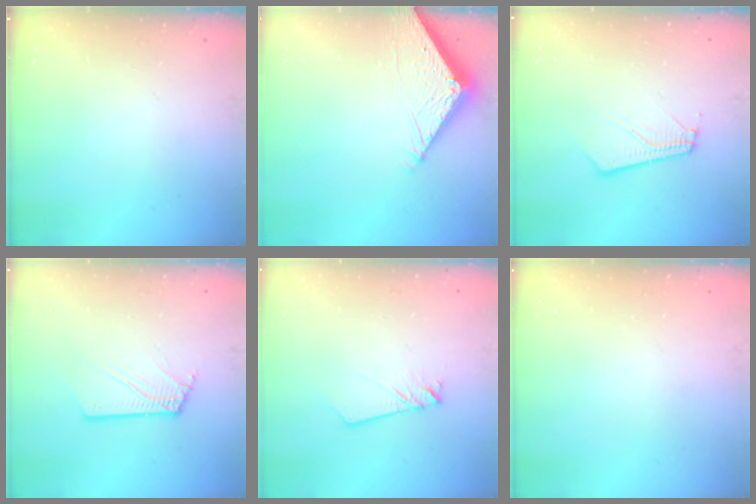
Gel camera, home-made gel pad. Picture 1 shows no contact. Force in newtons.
{"total": 6.6, "press": 6.6, "slide": 0.1}
{"total": 3.7, "press": 3.7, "slide": 0.2}
{"total": 2.6, "press": 2.6, "slide": 0.3}
{"total": 2.4, "press": 2.4, "slide": 0.2}
{"total": 0.0}